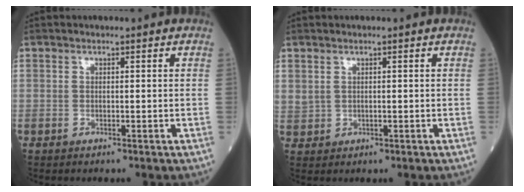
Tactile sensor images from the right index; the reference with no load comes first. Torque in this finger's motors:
{"motor_torque": [0.24, 0.12, 0.11, 0.03]}